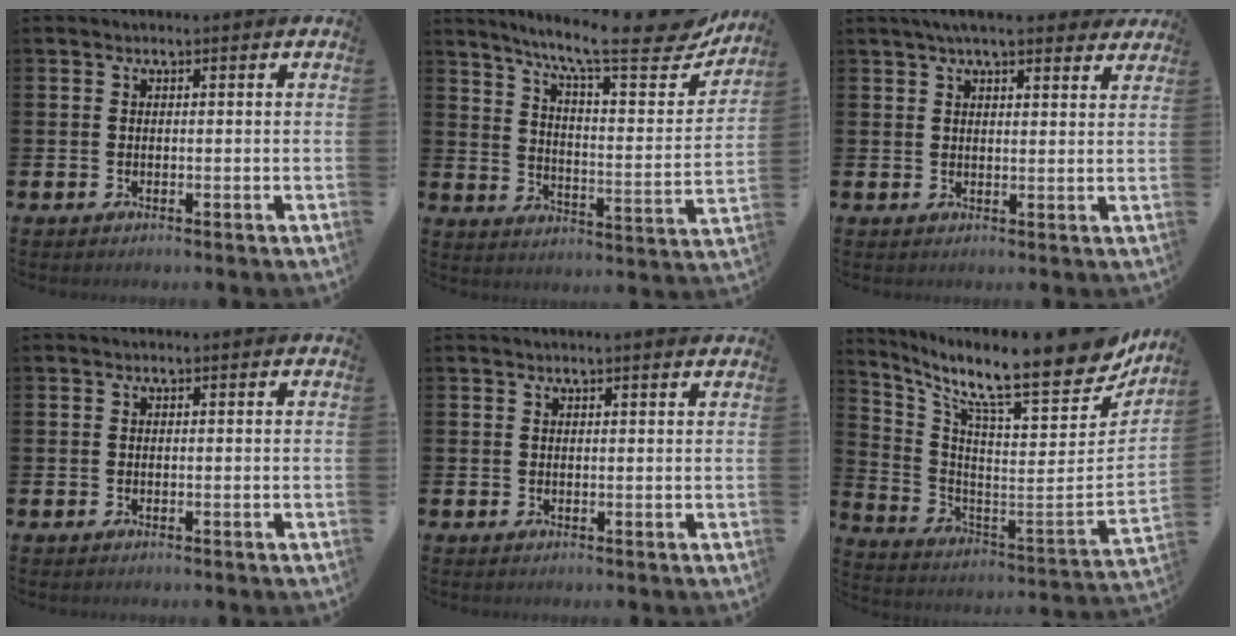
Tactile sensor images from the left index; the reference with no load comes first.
{"total": 12.3, "force": [10.1, 1.9, 6.8], "torque": [-0.134, -0.066, 0.160]}
{"total": 5.0, "force": [4.4, 0.9, 2.2], "torque": [-0.051, -0.008, 0.080]}
{"total": 0.0}
{"total": 1.1, "force": [1.0, -0.2, 0.3], "torque": [0.006, -0.005, 0.016]}
{"total": 12.8, "force": [10.6, 2.0, 7.0], "torque": [-0.143, -0.095, 0.168]}